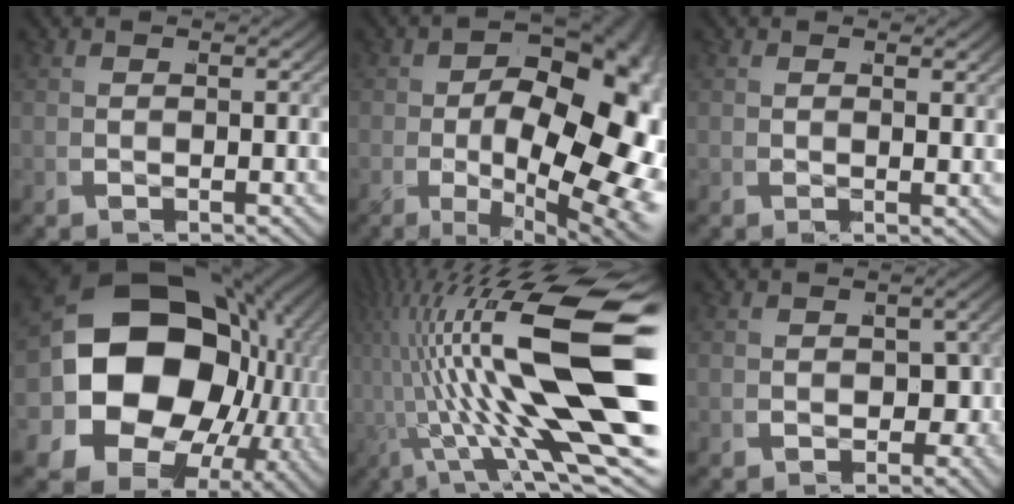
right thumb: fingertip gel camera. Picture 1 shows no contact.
{"total": 17.4, "force": [-1.5, 10.0, 14.2], "torque": [-0.199, -0.058, 0.006]}
{"total": 0.7, "force": [0.5, 0.1, 0.4], "torque": [-0.014, -0.002, 0.009]}
{"total": 24.6, "force": [0.3, 18.1, 16.6], "torque": [-0.327, -0.065, 0.023]}
{"total": 15.7, "force": [1.4, 5.3, 14.7], "torque": [-0.242, -0.011, 0.034]}
{"total": 2.5, "force": [-0.7, 2.0, 1.2], "torque": [-0.021, -0.015, -0.001]}